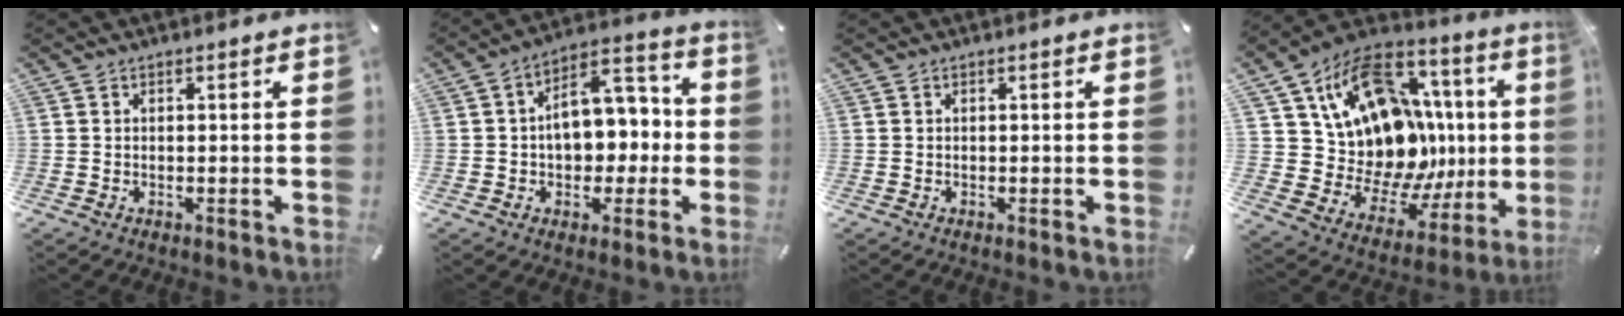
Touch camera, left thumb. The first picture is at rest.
{"total": 11.9, "force": [0.2, 8.8, 8.0], "torque": [-0.096, -0.002, 0.006]}
{"total": 0.0}
{"total": 17.9, "force": [5.1, 13.7, 10.3], "torque": [-0.157, -0.068, 0.118]}